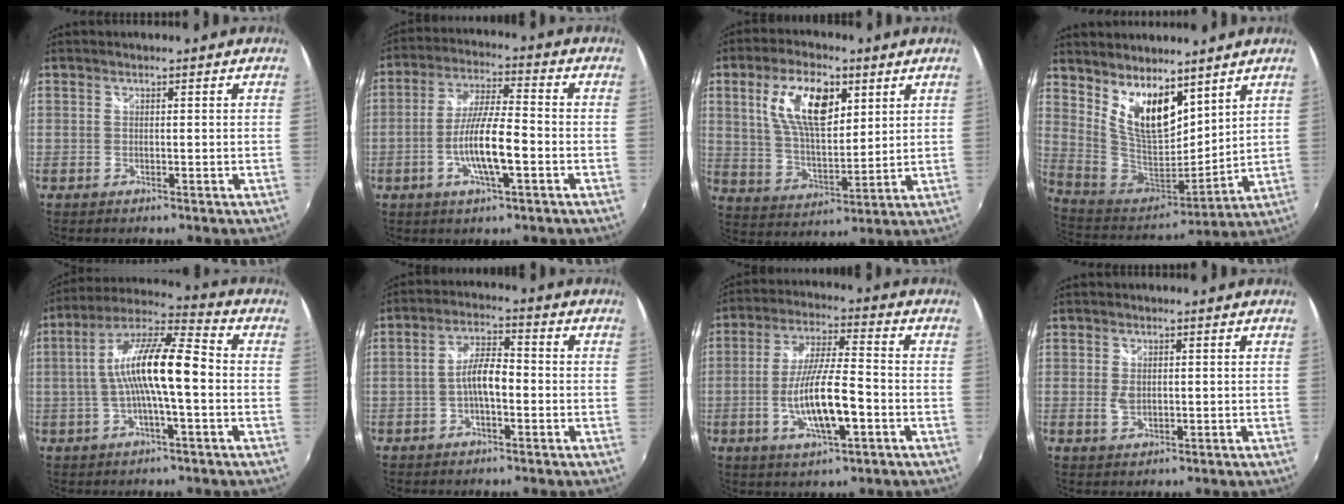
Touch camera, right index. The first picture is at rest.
{"total": 10.1, "force": [-3.3, 1.7, 9.5], "torque": [-0.182, -0.004, -0.060]}
{"total": 13.8, "force": [5.4, 6.5, 10.9], "torque": [-0.200, 0.013, 0.104]}
{"total": 14.5, "force": [8.1, 6.8, 9.9], "torque": [-0.179, -0.009, 0.166]}
{"total": 14.1, "force": [-1.2, 2.6, 13.8], "torque": [-0.255, 0.023, -0.026]}
{"total": 5.9, "force": [-1.6, 2.0, 5.3], "torque": [-0.100, 0.014, -0.028]}
{"total": 12.4, "force": [-3.8, 2.7, 11.5], "torque": [-0.221, -0.009, -0.066]}
{"total": 2.6, "force": [-0.2, 1.7, 2.0], "torque": [-0.036, -0.004, -0.002]}